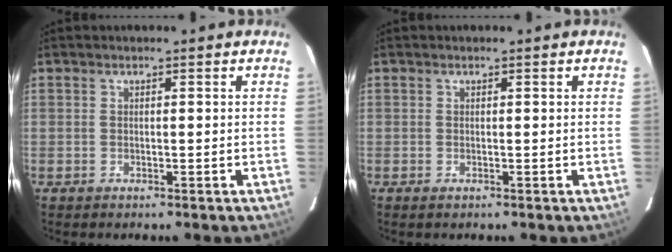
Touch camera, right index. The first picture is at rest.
{"total": 0.0}